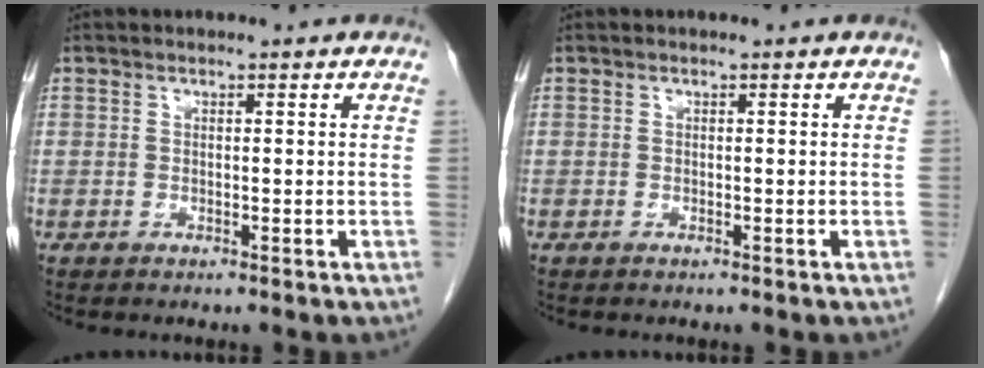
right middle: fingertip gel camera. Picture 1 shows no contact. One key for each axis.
{"total": 0.0}